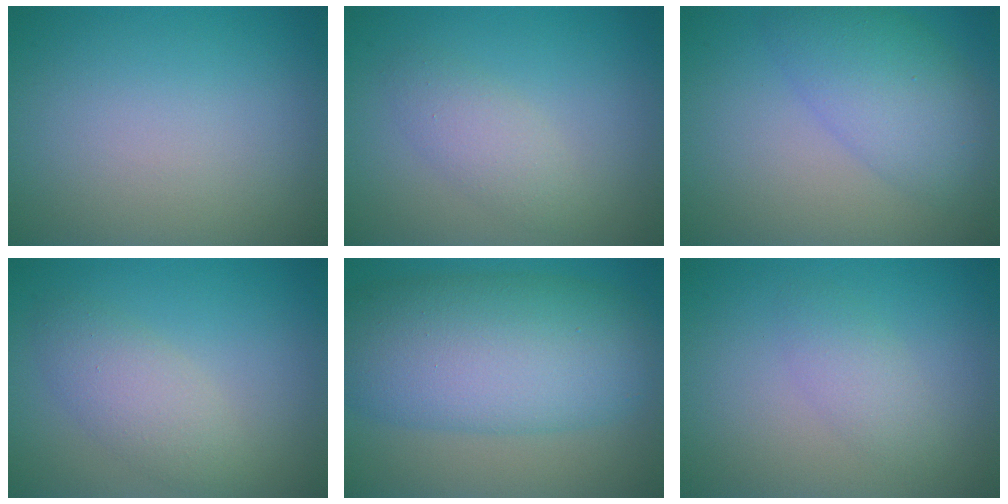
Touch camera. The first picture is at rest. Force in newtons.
{"total": 2.3, "press": 2.3, "slide": 0.2}
{"total": 5.5, "press": 5.5, "slide": 0.1}
{"total": 3.2, "press": 3.2, "slide": 0.3}
{"total": 11.1, "press": 11.1, "slide": 0.1}
{"total": 1.8, "press": 1.8, "slide": 0.0}